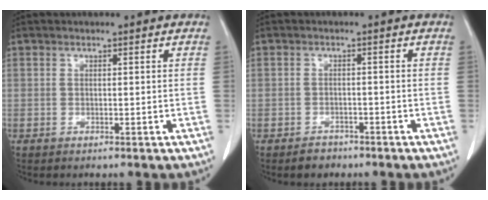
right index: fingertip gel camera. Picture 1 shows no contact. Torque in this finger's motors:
{"motor_torque": [-1.34, 0.00, -0.45, -0.21]}